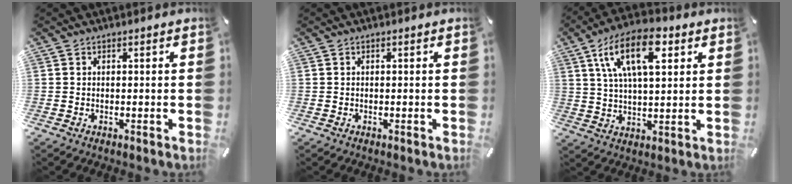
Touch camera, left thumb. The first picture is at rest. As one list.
[{"total": 0.0}, {"total": 15.1, "force": [6.3, 7.2, 11.6], "torque": [-0.213, -0.005, 0.105]}]